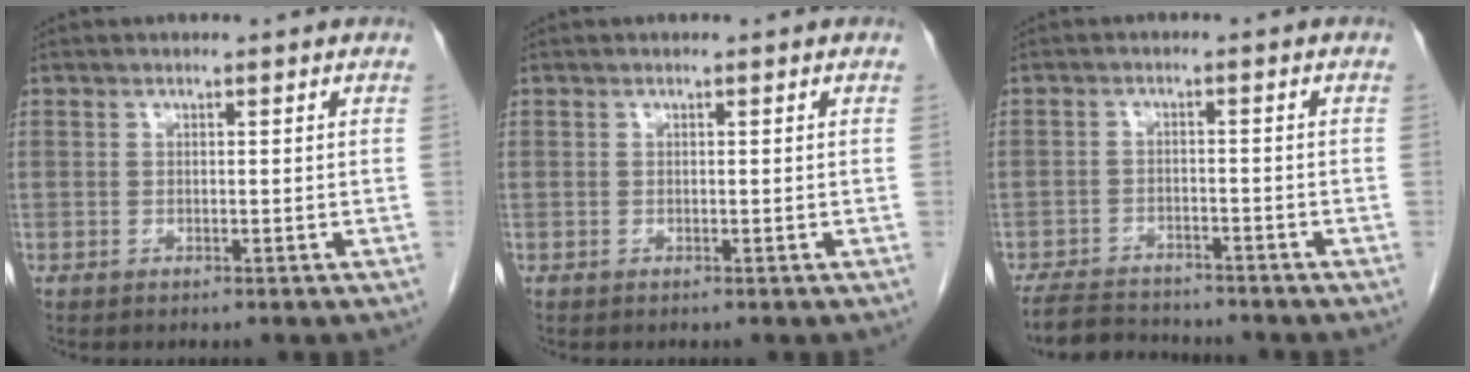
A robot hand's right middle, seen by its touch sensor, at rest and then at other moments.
{"total": 0.0}
{"total": 7.5, "force": [-7.1, 1.5, 1.8], "torque": [-0.029, -0.010, -0.115]}